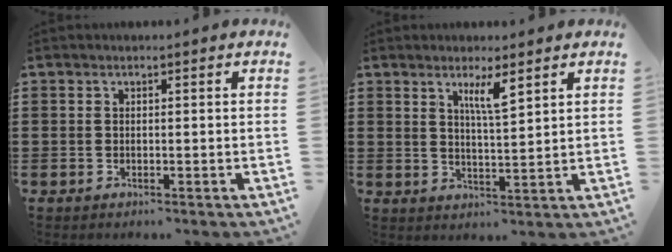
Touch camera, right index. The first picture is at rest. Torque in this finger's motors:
{"motor_torque": [0.09, -0.05, 0.30, 0.04]}